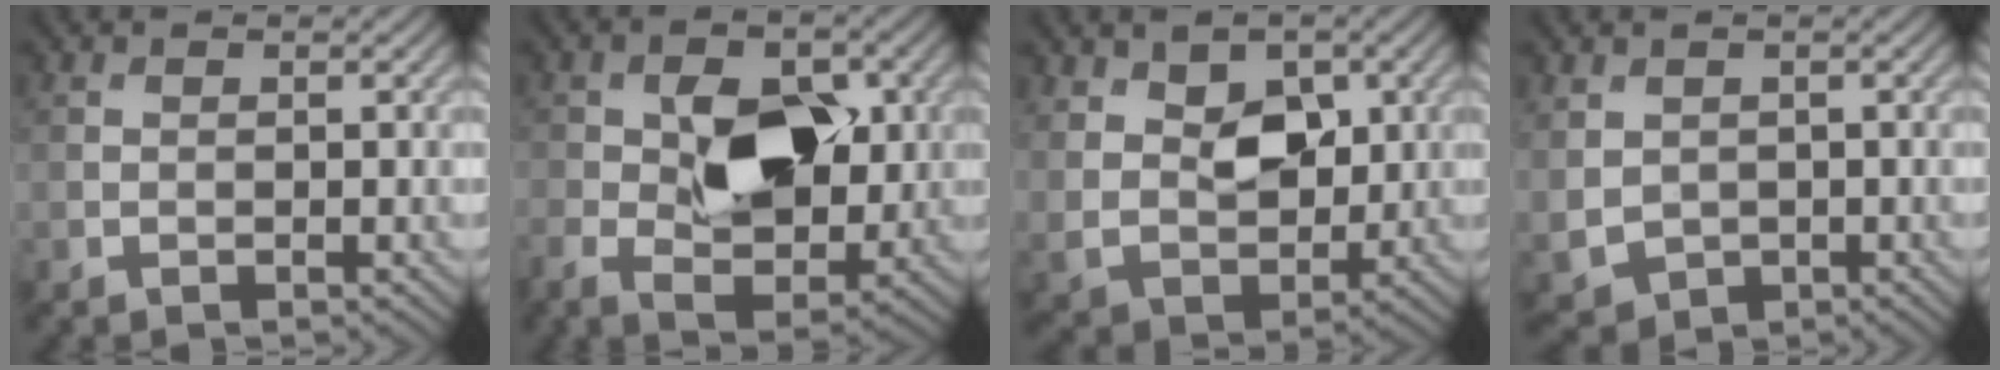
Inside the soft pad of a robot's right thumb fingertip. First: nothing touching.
{"total": 10.1, "force": [0.0, 6.1, 8.1], "torque": [-0.148, -0.007, 0.000]}
{"total": 8.2, "force": [3.0, 5.6, 5.2], "torque": [-0.116, -0.007, 0.048]}
{"total": 3.8, "force": [0.6, 3.2, 1.9], "torque": [-0.074, -0.016, 0.016]}